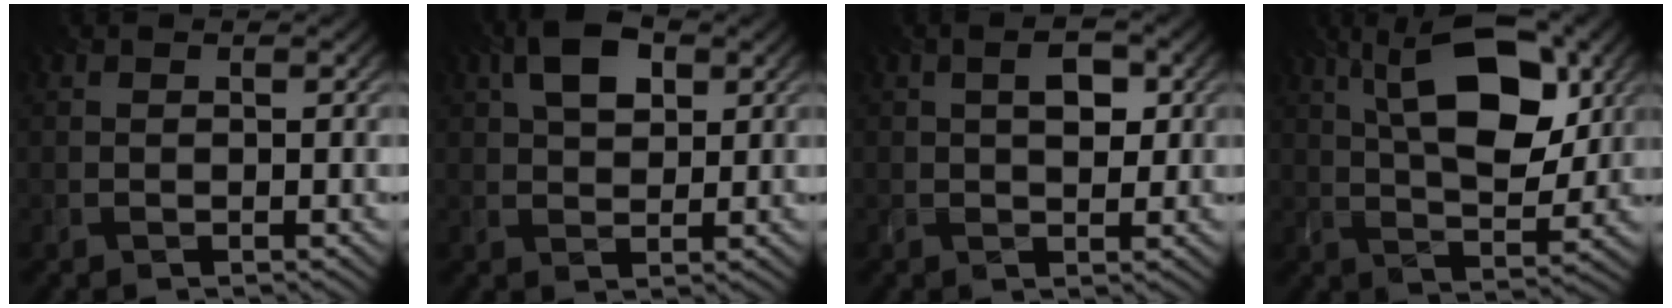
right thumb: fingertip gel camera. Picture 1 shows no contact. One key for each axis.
{"total": 5.1, "fx": 2.1, "fy": 2.6, "fz": 3.8, "tx": -0.076, "ty": 0.008, "tz": 0.032}
{"total": 2.7, "fx": 0.6, "fy": 0.9, "fz": 2.4, "tx": -0.039, "ty": 0.001, "tz": 0.011}
{"total": 12.4, "fx": 4.2, "fy": 5.5, "fz": 10.3, "tx": -0.170, "ty": 0.011, "tz": 0.059}